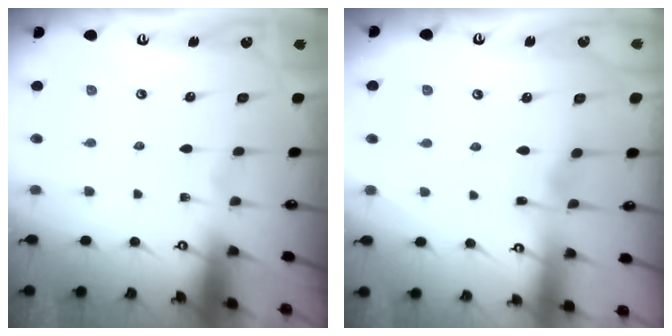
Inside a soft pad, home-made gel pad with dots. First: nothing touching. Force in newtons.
{"total": 2.8, "press": 2.8, "slide": 0.4}